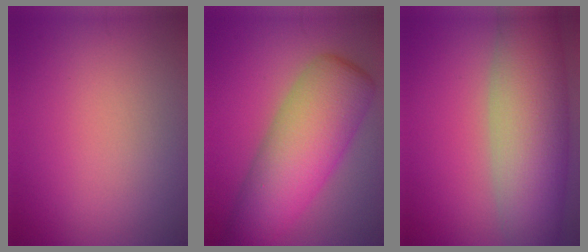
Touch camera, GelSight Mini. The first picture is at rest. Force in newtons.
{"total": 9.4, "press": 9.4, "slide": 0.3}
{"total": 10.6, "press": 10.6, "slide": 0.8}